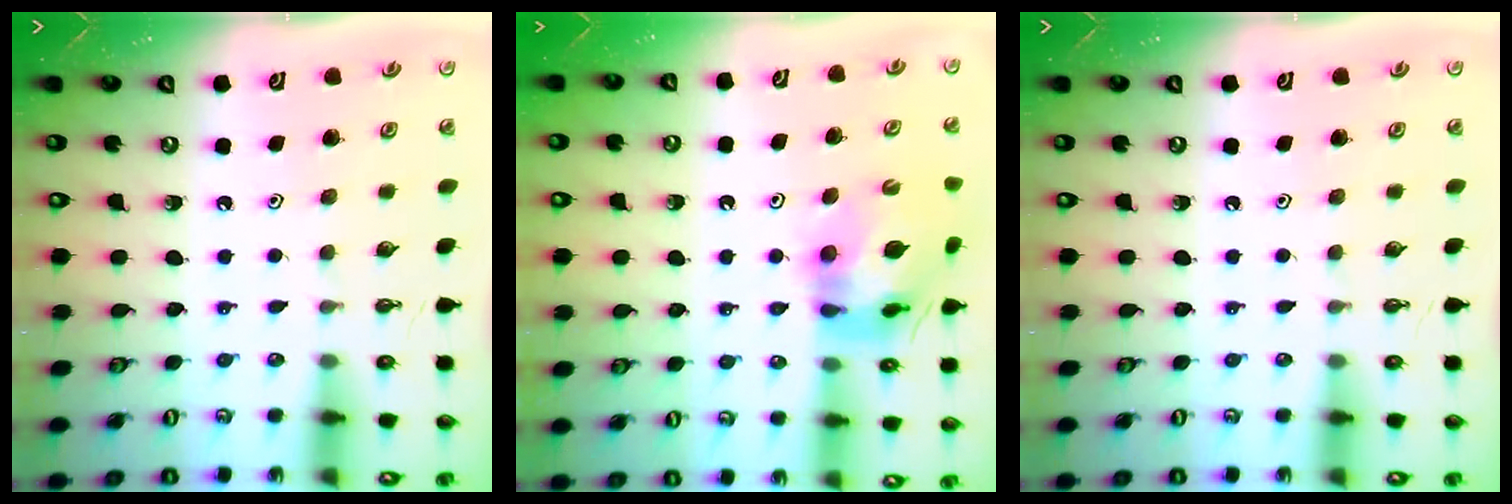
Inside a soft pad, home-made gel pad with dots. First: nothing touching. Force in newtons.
{"total": 14.0, "press": 13.9, "slide": 1.8}
{"total": 0.0}